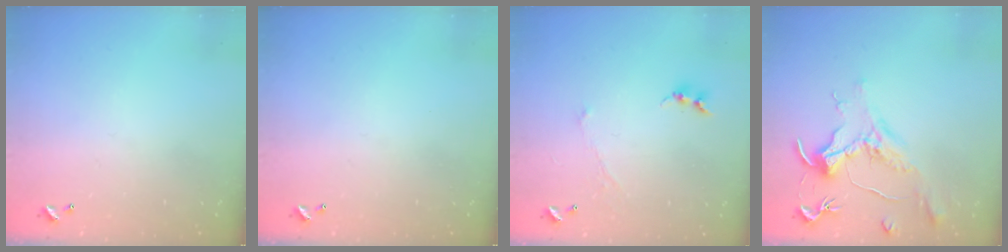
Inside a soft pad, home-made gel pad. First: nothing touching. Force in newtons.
{"total": 0.0}
{"total": 0.0}
{"total": 1.5, "press": 1.3, "slide": 0.8}